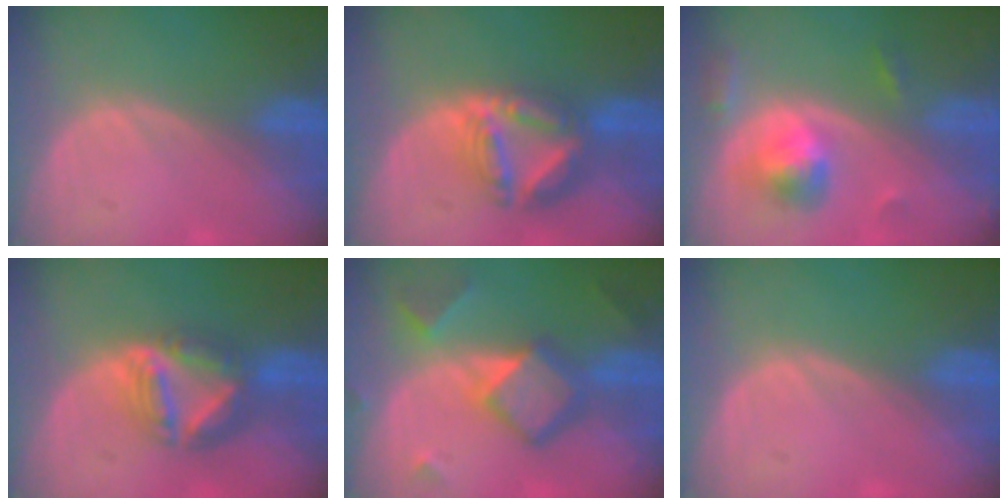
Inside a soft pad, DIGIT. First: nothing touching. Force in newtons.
{"total": 8.0, "press": 7.0, "slide": 4.0}
{"total": 5.6, "press": 5.2, "slide": 2.0}
{"total": 7.8, "press": 6.8, "slide": 3.9}
{"total": 7.7, "press": 7.6, "slide": 0.6}
{"total": 0.0}